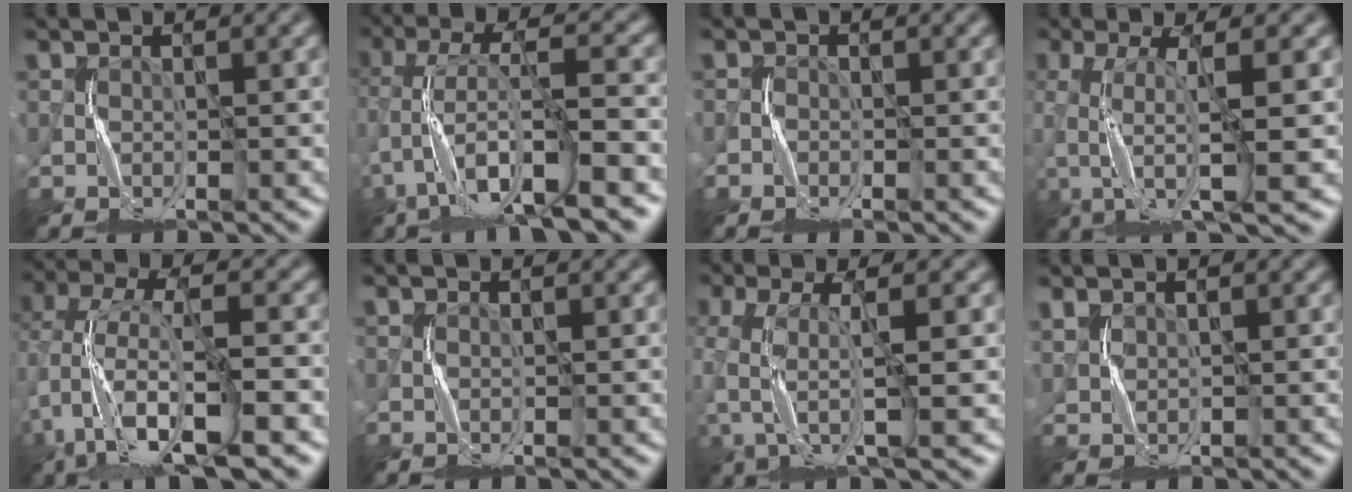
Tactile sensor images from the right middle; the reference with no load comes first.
{"total": 8.6, "force": [-4.9, 1.8, 6.9], "torque": [-0.127, 0.013, -0.095]}
{"total": 1.1, "force": [-0.8, 0.7, 0.0], "torque": [0.003, 0.004, -0.017]}
{"total": 5.7, "force": [-0.5, 1.4, 5.5], "torque": [-0.107, 0.002, -0.005]}
{"total": 9.5, "force": [-4.9, 3.2, 7.4], "torque": [-0.137, 0.008, -0.097]}
{"total": 0.0}
{"total": 5.1, "force": [-1.2, 1.6, 4.7], "torque": [-0.117, 0.000, -0.024]}
{"total": 1.2, "force": [1.0, 0.6, 0.2], "torque": [-0.010, 0.000, 0.026]}